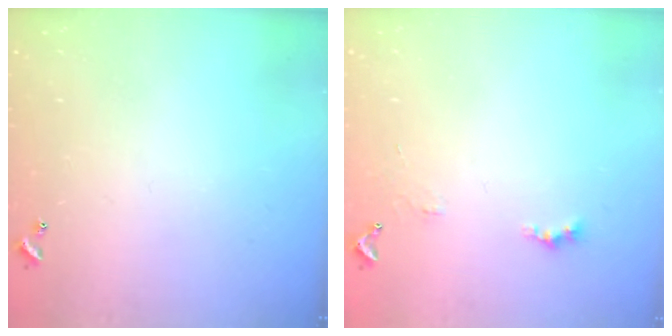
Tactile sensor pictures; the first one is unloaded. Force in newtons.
{"total": 2.1, "press": 2.0, "slide": 0.5}